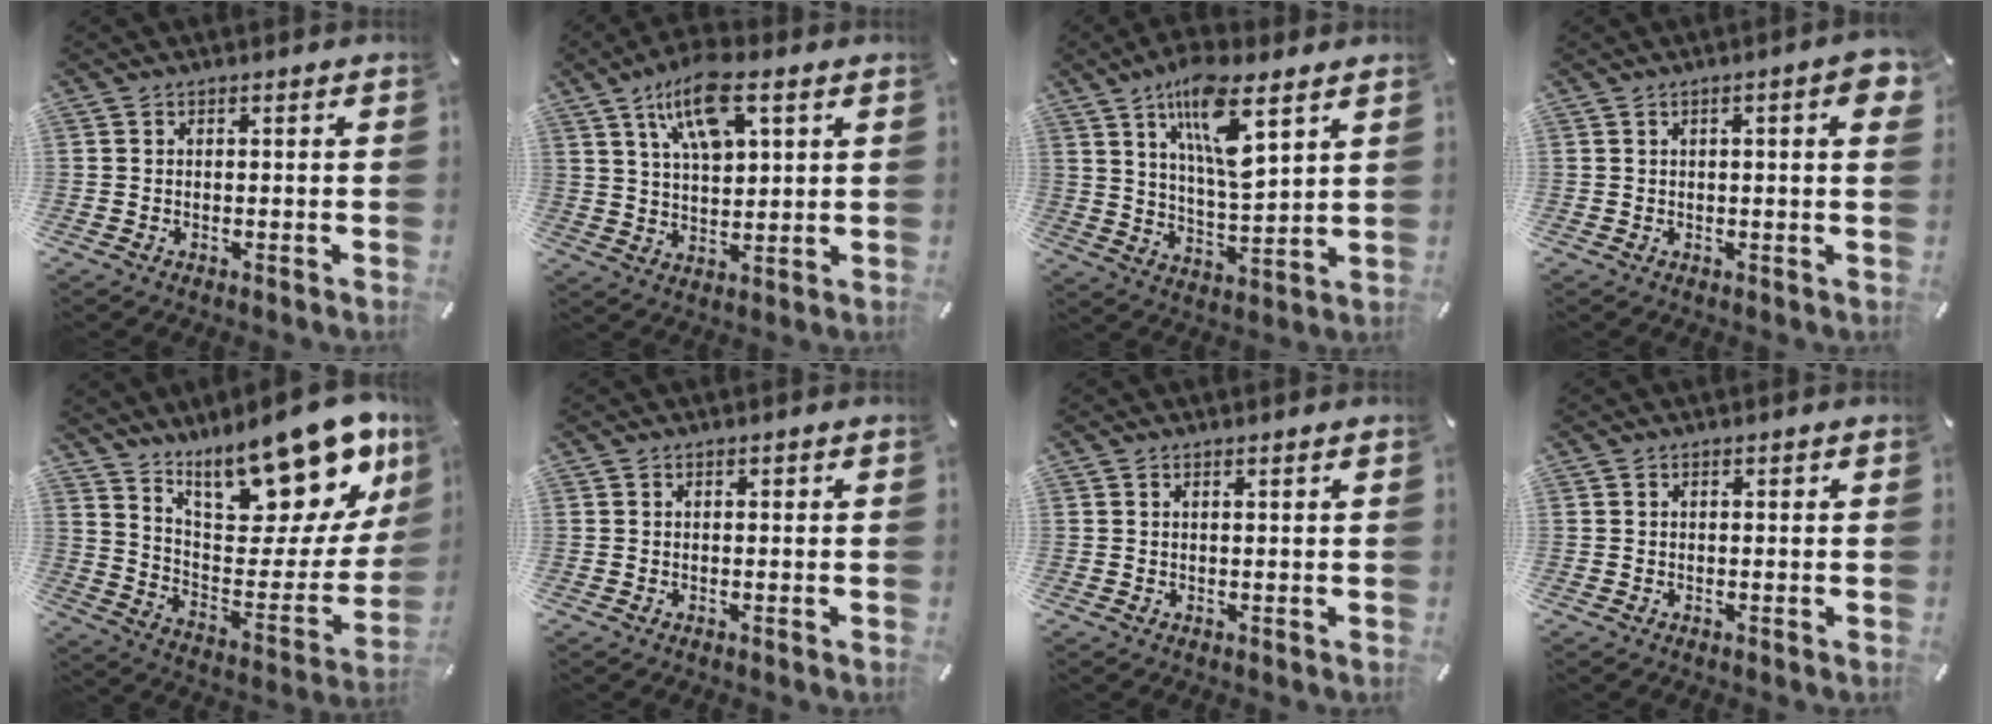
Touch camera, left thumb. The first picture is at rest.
{"total": 11.9, "force": [6.3, 5.3, 8.5], "torque": [-0.152, -0.008, 0.112]}
{"total": 13.7, "force": [8.0, 3.8, 10.4], "torque": [-0.193, -0.033, 0.133]}
{"total": 4.9, "force": [1.3, 1.0, 4.6], "torque": [-0.069, 0.000, 0.019]}
{"total": 22.1, "force": [17.4, 7.8, 11.3], "torque": [-0.144, -0.129, 0.293]}
{"total": 0.0}
{"total": 0.7, "force": [0.6, -0.1, 0.4], "torque": [-0.005, -0.002, 0.012]}
{"total": 0.0}